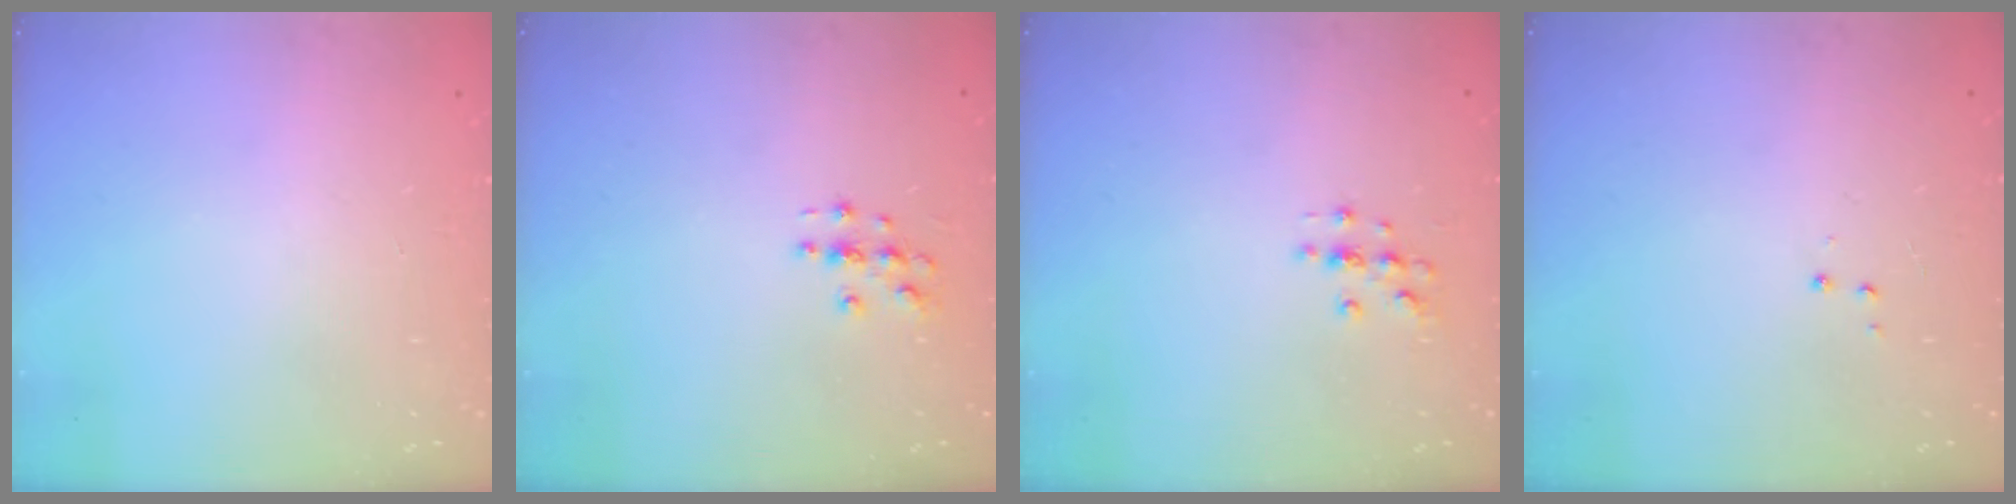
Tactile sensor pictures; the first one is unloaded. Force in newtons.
{"total": 2.8, "press": 2.8, "slide": 0.3}
{"total": 2.0, "press": 2.0, "slide": 0.2}
{"total": 2.9, "press": 2.8, "slide": 0.4}